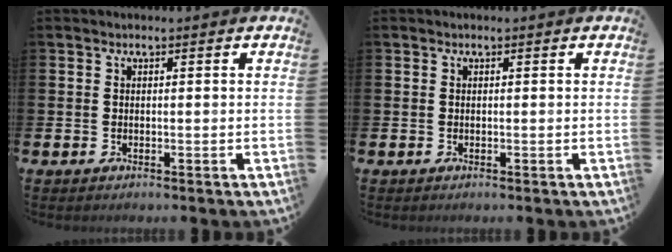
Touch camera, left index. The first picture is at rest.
{"total": 0.0}